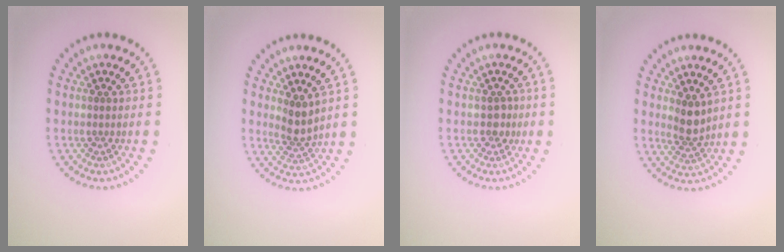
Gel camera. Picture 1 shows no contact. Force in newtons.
{"total": 2.3, "press": 1.9, "slide": 1.3}
{"total": 1.1, "press": 1.1, "slide": 0.4}
{"total": 2.5, "press": 2.0, "slide": 1.5}